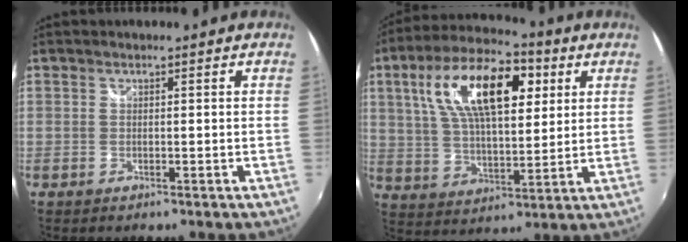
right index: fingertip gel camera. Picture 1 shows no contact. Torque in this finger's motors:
{"motor_torque": [1.29, 0.85, 0.83, 0.21]}